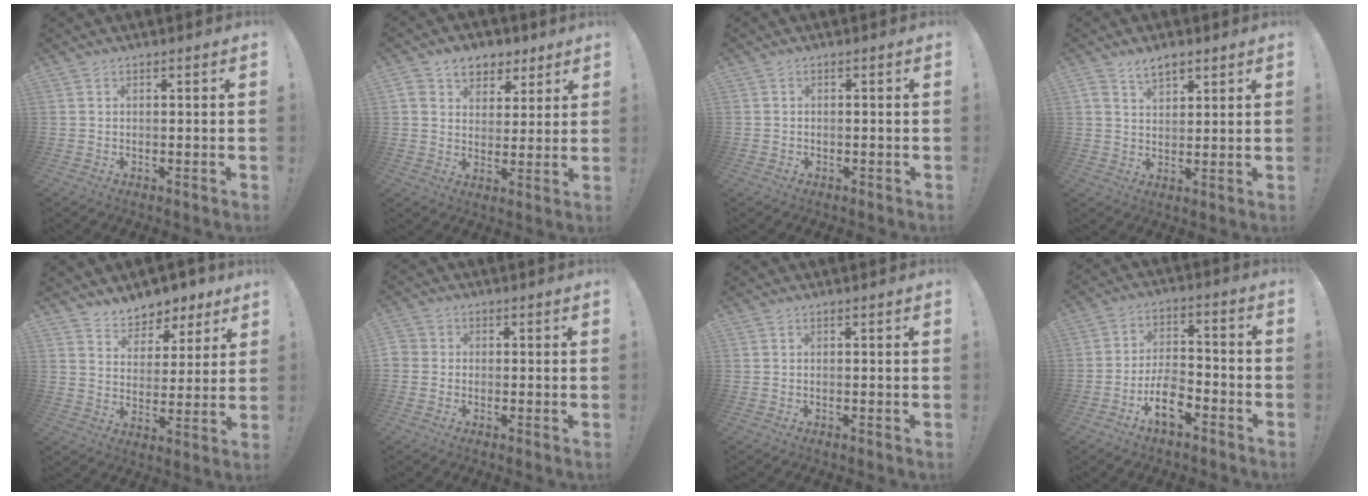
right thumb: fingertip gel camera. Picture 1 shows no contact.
{"total": 8.7, "force": [4.9, 6.7, 2.7], "torque": [-0.040, -0.020, 0.098]}
{"total": 2.1, "force": [-0.3, 2.0, 0.3], "torque": [0.001, 0.001, -0.007]}
{"total": 5.6, "force": [3.8, 3.0, 2.8], "torque": [-0.042, -0.016, 0.070]}
{"total": 7.3, "force": [5.9, 4.2, 0.8], "torque": [-0.006, -0.056, 0.113]}
{"total": 2.9, "force": [-0.9, 2.6, 0.9], "torque": [-0.025, 0.009, -0.016]}
{"total": 0.0}
{"total": 12.3, "force": [-6.5, 8.3, 6.3], "torque": [-0.099, 0.058, -0.109]}